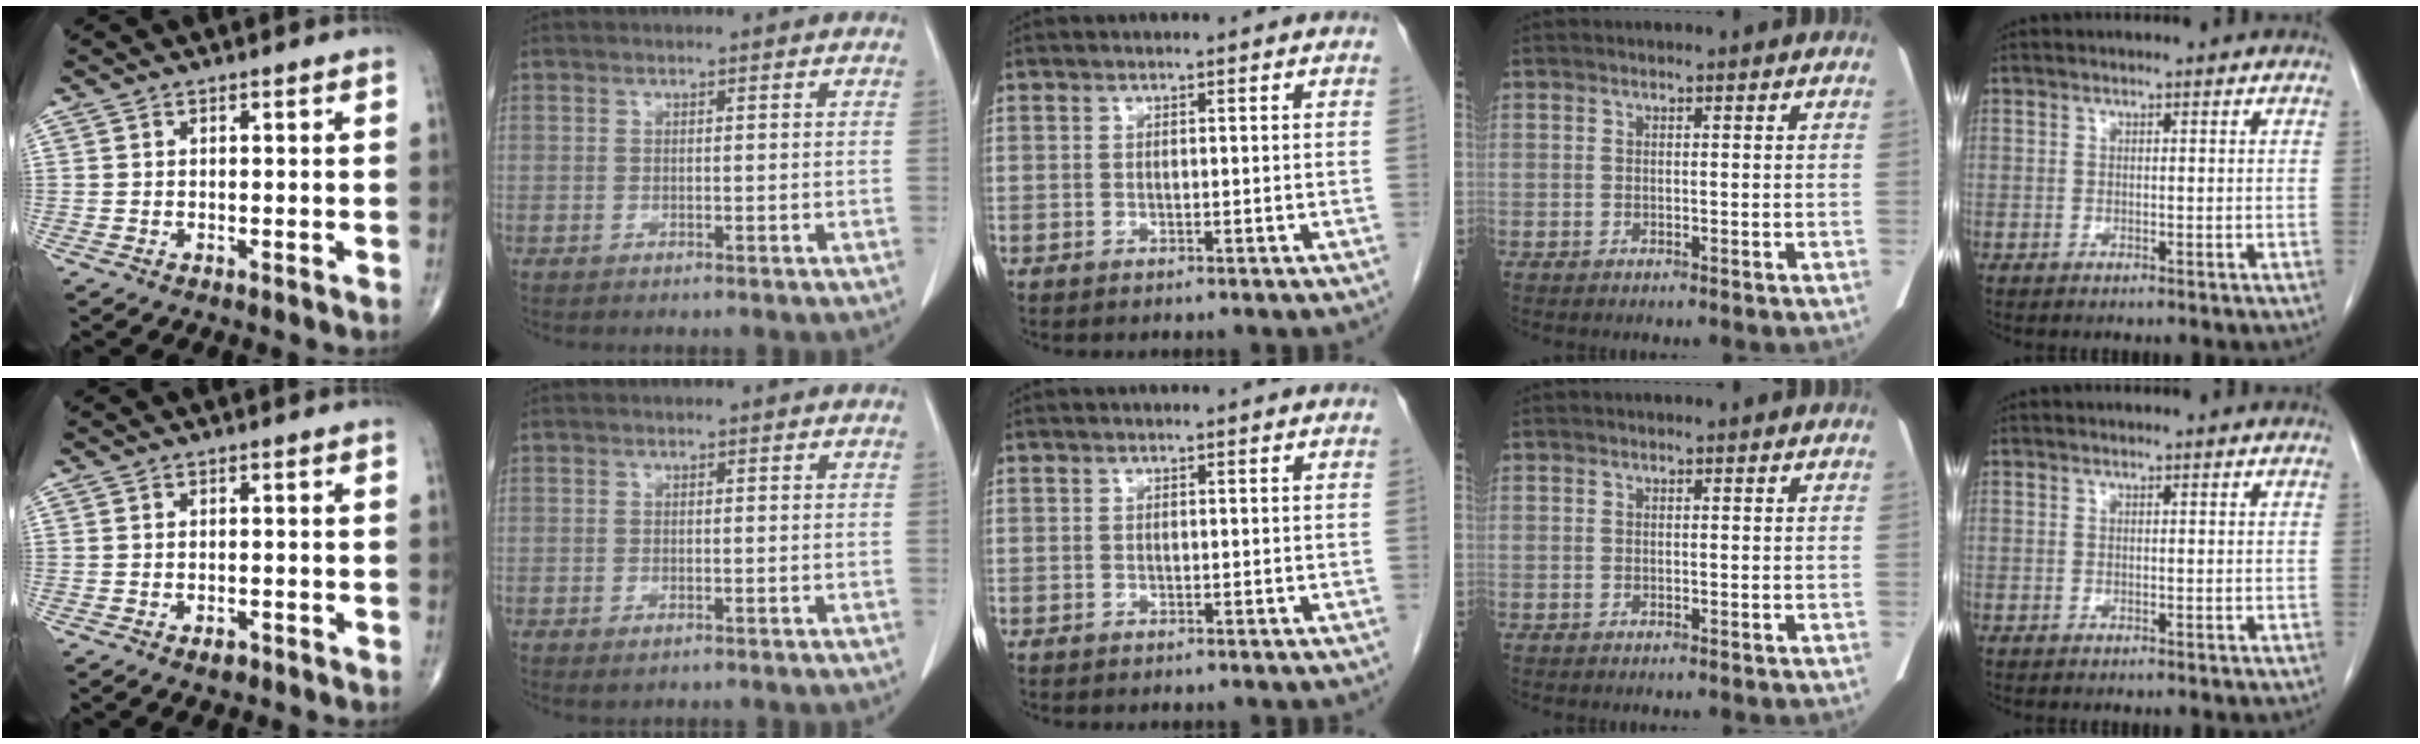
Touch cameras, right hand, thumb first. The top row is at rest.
{"thumb": {"total": 1.5, "force": [-1.0, 0.7, 0.9], "torque": [-0.013, 0.001, -0.015]}, "index": {"total": 1.2, "force": [-0.6, 0.5, 0.9], "torque": [-0.013, -0.002, -0.003]}}